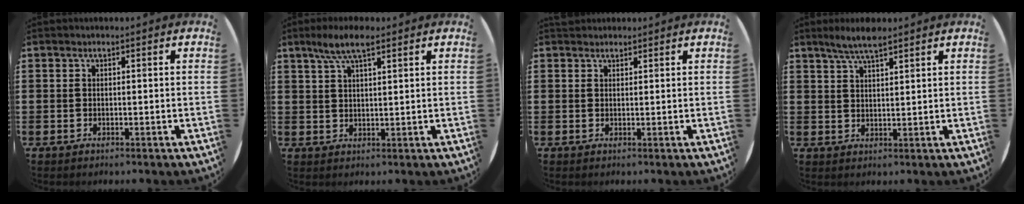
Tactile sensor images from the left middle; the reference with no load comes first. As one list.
[{"total": 5.5, "force": [3.7, 1.5, 3.8], "torque": [-0.072, 0.004, 0.064]}, {"total": 0.9, "force": [0.9, 0.3, -0.2], "torque": [0.012, 0.001, 0.015]}, {"total": 4.2, "force": [3.5, 0.6, 2.2], "torque": [-0.050, -0.001, 0.061]}]